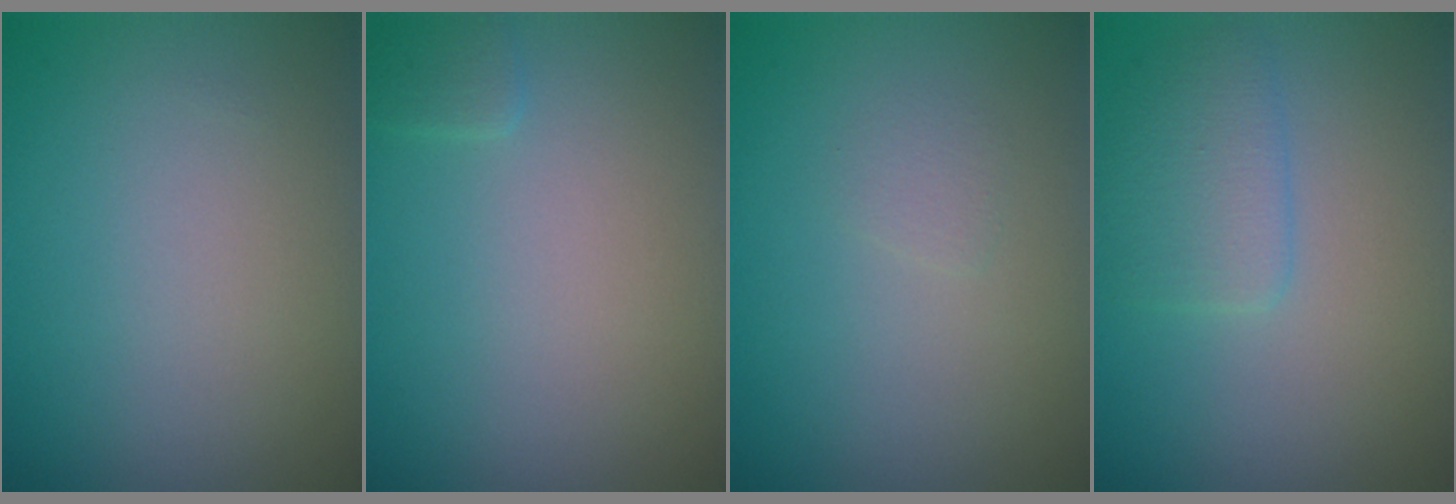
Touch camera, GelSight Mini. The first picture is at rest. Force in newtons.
{"total": 0.9, "press": 0.9, "slide": 0.0}
{"total": 0.7, "press": 0.7, "slide": 0.0}
{"total": 2.5, "press": 2.5, "slide": 0.1}